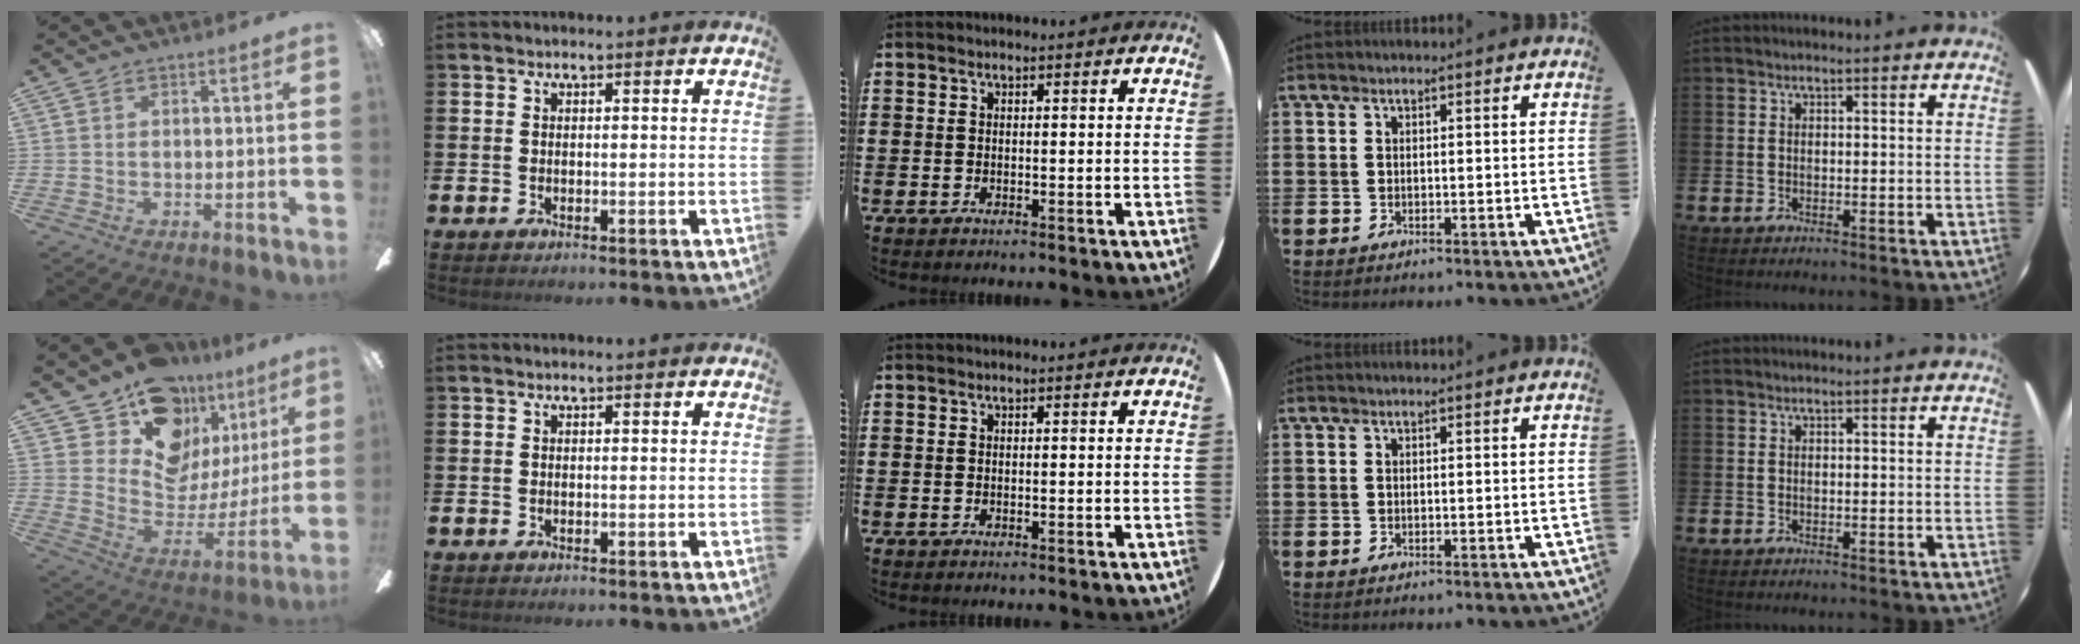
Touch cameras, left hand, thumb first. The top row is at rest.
{"thumb": {"total": 16.2, "force": [13.0, 8.8, 4.2], "torque": [-0.071, -0.118, 0.240]}}